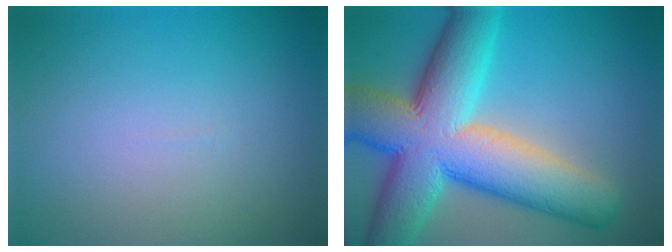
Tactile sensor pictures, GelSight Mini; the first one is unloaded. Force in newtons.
{"total": 14.0, "press": 14.0, "slide": 0.7}